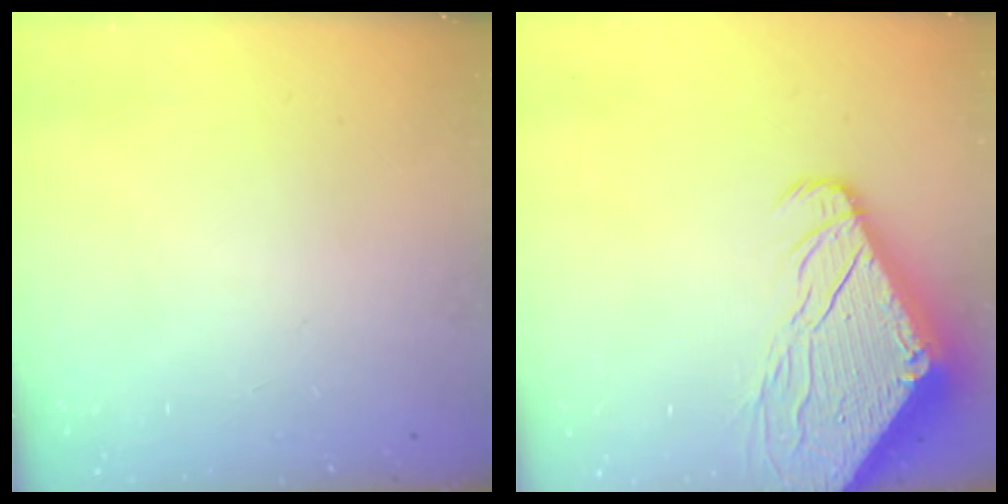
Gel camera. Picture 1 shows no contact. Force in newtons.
{"total": 10.5, "press": 10.4, "slide": 1.2}